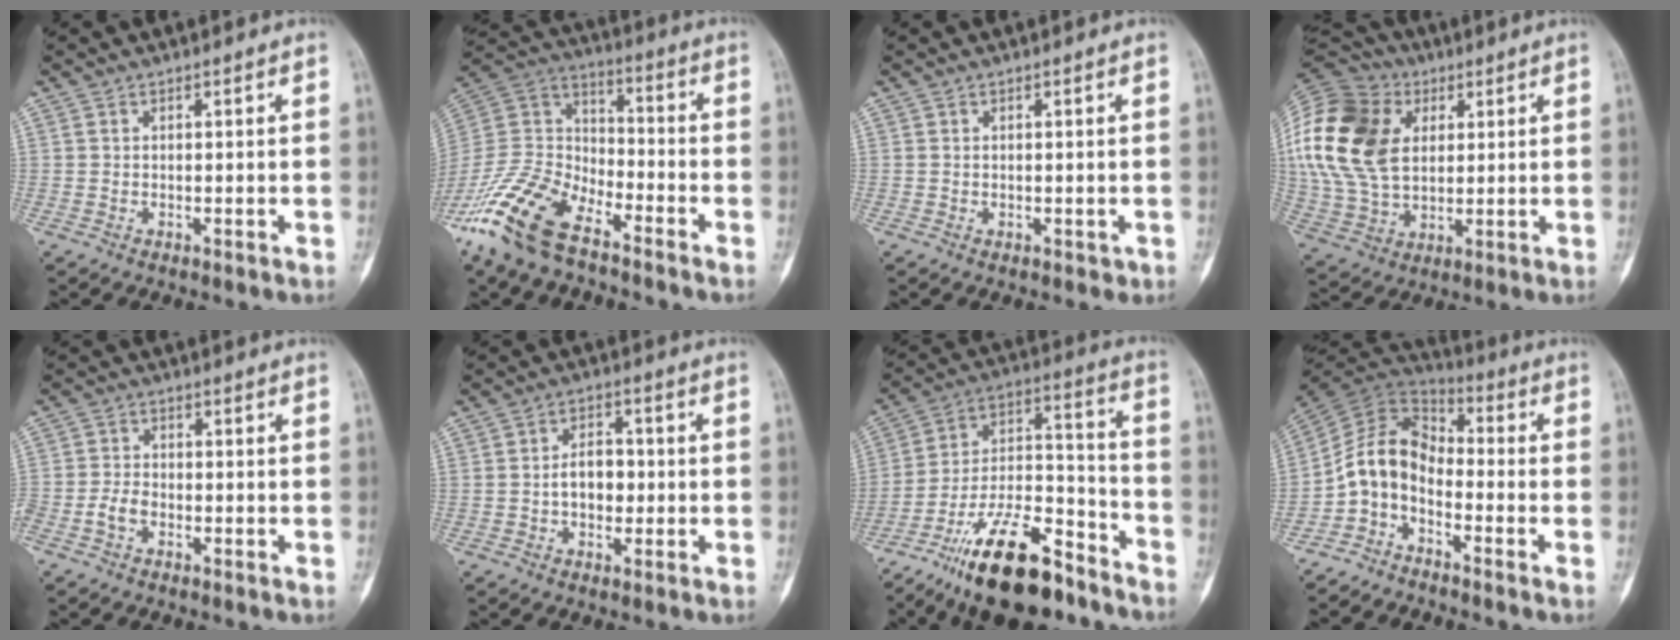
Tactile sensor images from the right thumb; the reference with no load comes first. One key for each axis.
{"total": 18.0, "fx": -12.2, "fy": 7.9, "fz": 10.6, "tx": -0.218, "ty": 0.055, "tz": -0.238}
{"total": 0.7, "fx": 0.0, "fy": 0.6, "fz": 0.4, "tx": -0.003, "ty": 0.000, "tz": 0.003}
{"total": 25.8, "fx": 6.6, "fy": 18.4, "fz": 16.8, "tx": -0.363, "ty": 0.025, "tz": 0.130}
{"total": 3.3, "fx": -1.6, "fy": 2.1, "fz": 2.1, "tx": -0.041, "ty": 0.013, "tz": -0.031}
{"total": 5.8, "fx": -0.7, "fy": 3.9, "fz": 4.2, "tx": -0.047, "ty": 0.019, "tz": -0.016}
{"total": 22.6, "fx": -15.4, "fy": 8.3, "fz": 14.4, "tx": -0.247, "ty": 0.088, "tz": -0.266}
{"total": 9.5, "fx": -4.1, "fy": 6.3, "fz": 5.9, "tx": -0.103, "ty": 0.070, "tz": -0.094}